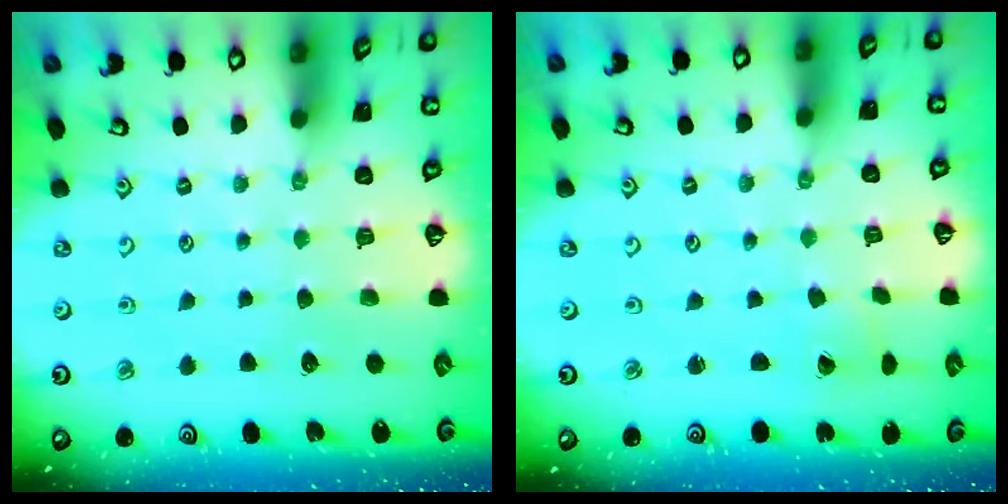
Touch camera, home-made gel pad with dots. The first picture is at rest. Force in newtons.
{"total": 0.7, "press": 0.7, "slide": 0.1}